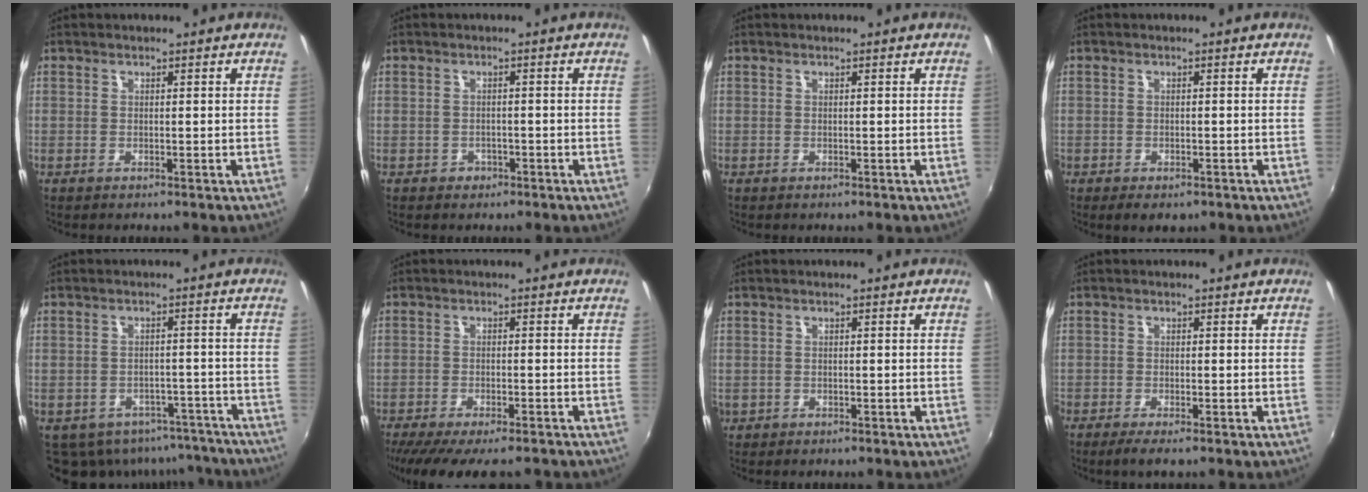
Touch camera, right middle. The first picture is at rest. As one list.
[{"total": 2.3, "force": [-1.2, 1.9, 0.5], "torque": [-0.014, -0.001, -0.015]}, {"total": 0.0}, {"total": 3.1, "force": [-1.9, 1.9, 1.6], "torque": [-0.034, -0.014, -0.025]}, {"total": 12.3, "force": [-9.3, 7.1, 3.9], "torque": [-0.083, 0.003, -0.099]}, {"total": 12.8, "force": [-10.4, 3.1, 6.8], "torque": [-0.140, -0.044, -0.162]}, {"total": 1.5, "force": [-0.5, 1.3, 0.4], "torque": [-0.010, -0.004, -0.006]}, {"total": 2.7, "force": [-2.0, 0.4, 1.8], "torque": [-0.045, -0.012, -0.037]}]